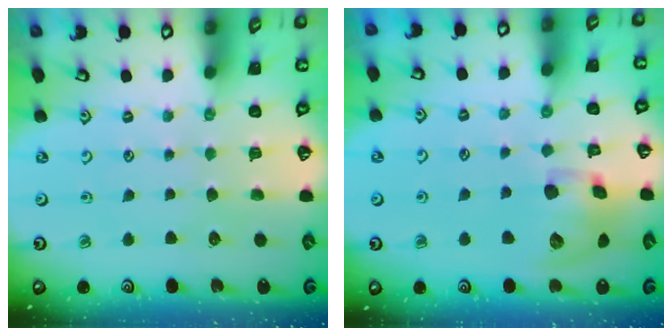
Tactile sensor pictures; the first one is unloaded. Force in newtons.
{"total": 14.4, "press": 14.2, "slide": 2.1}